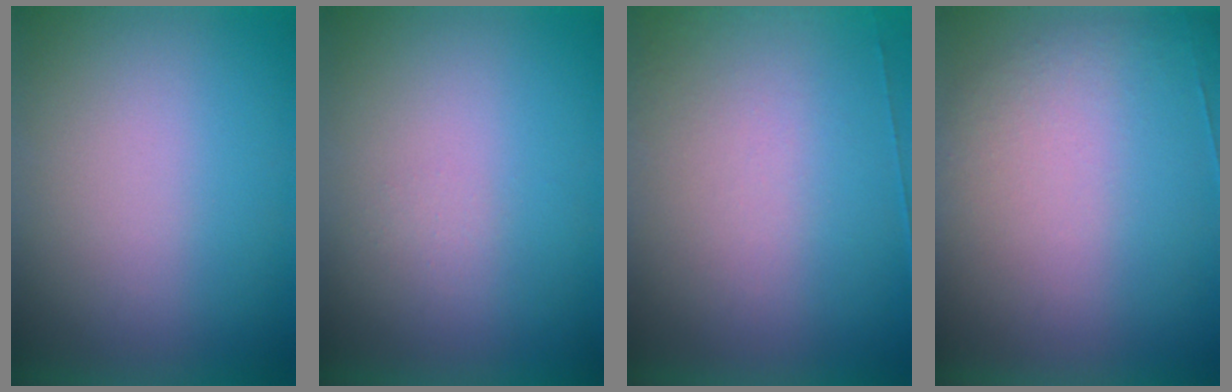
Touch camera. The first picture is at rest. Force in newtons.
{"total": 1.3}
{"total": 7.5}
{"total": 2.6}